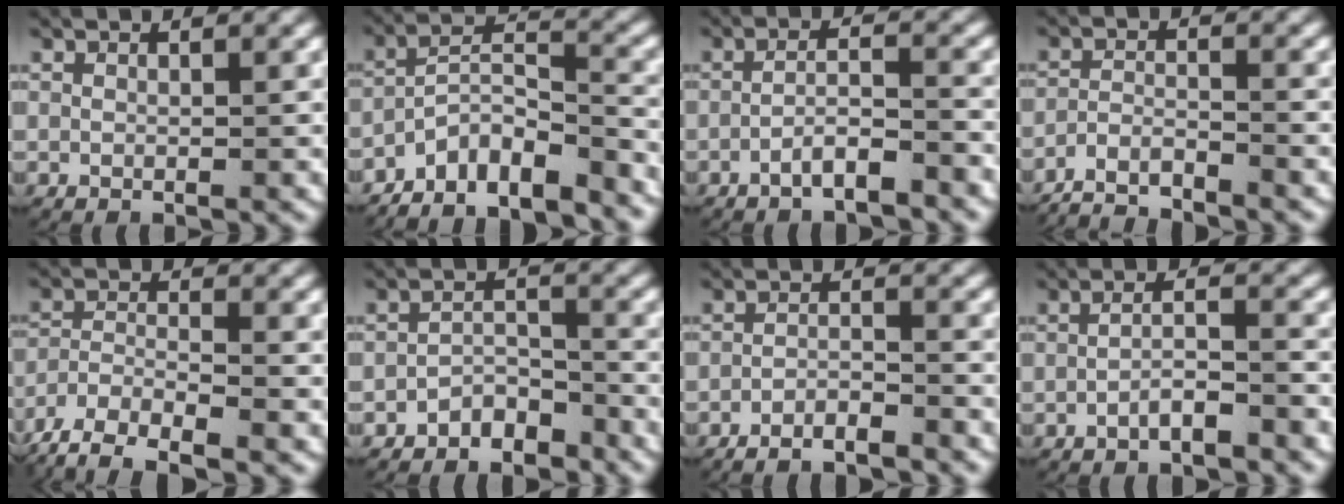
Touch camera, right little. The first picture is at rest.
{"total": 12.1, "force": [-9.3, 5.9, 5.2], "torque": [-0.078, -0.022, -0.148]}
{"total": 3.9, "force": [-3.2, 0.7, 2.1], "torque": [-0.036, -0.004, -0.056]}
{"total": 6.8, "force": [-6.3, 2.0, 1.4], "torque": [-0.023, -0.017, -0.104]}
{"total": 6.7, "force": [-4.5, 3.7, 3.2], "torque": [-0.065, -0.020, -0.070]}
{"total": 3.9, "force": [-3.5, 1.5, 1.0], "torque": [-0.005, 0.002, -0.069]}
{"total": 4.9, "force": [-4.7, 1.0, 0.9], "torque": [-0.015, -0.014, -0.076]}
{"total": 3.0, "force": [-2.3, 0.6, 1.9], "torque": [-0.032, -0.003, -0.042]}